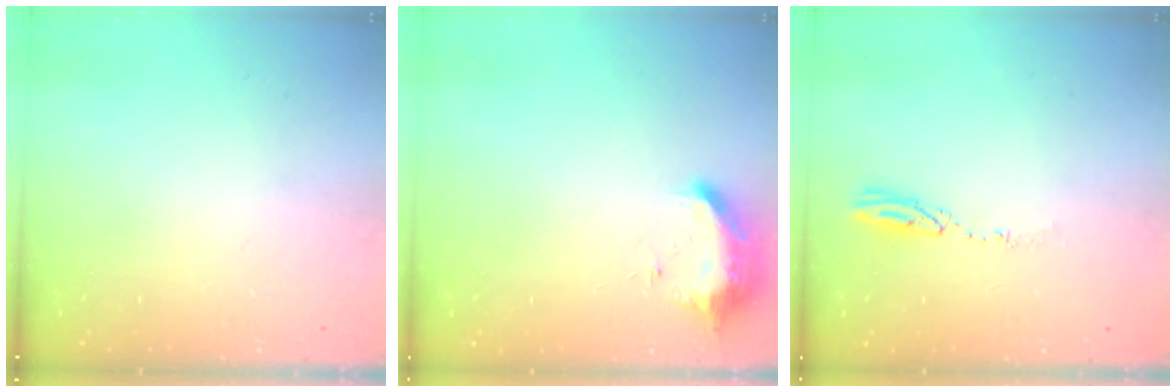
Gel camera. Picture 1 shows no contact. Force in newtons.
{"total": 9.1, "press": 9.1, "slide": 0.0}
{"total": 3.8, "press": 3.8, "slide": 0.2}